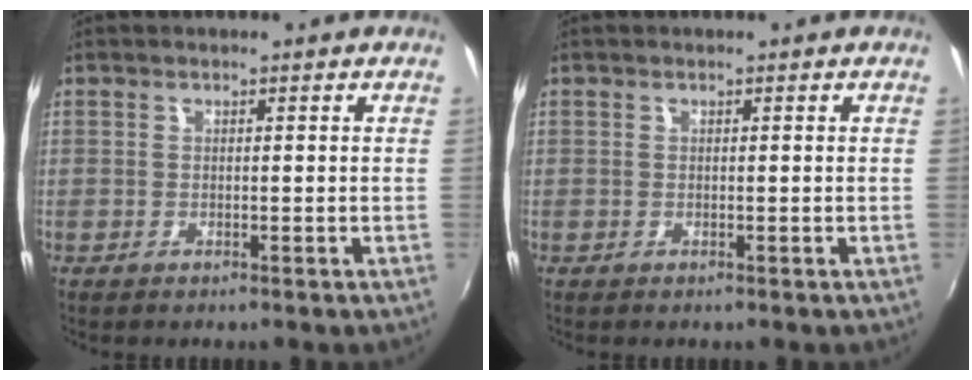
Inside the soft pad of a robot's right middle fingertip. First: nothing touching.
{"total": 0.0}